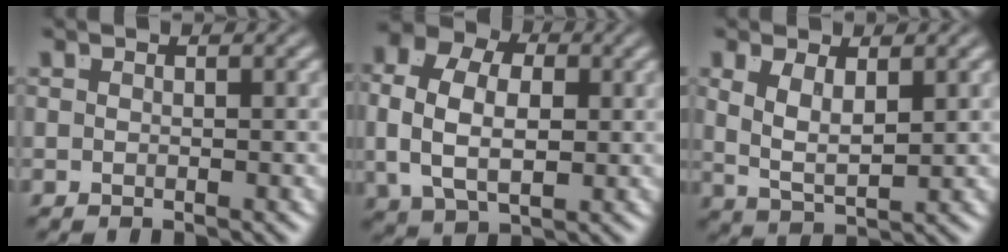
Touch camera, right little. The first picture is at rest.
{"total": 7.8, "force": [1.0, 5.6, 5.4], "torque": [-0.105, -0.003, 0.015]}
{"total": 4.0, "force": [0.7, 2.3, 3.2], "torque": [-0.069, -0.014, 0.018]}